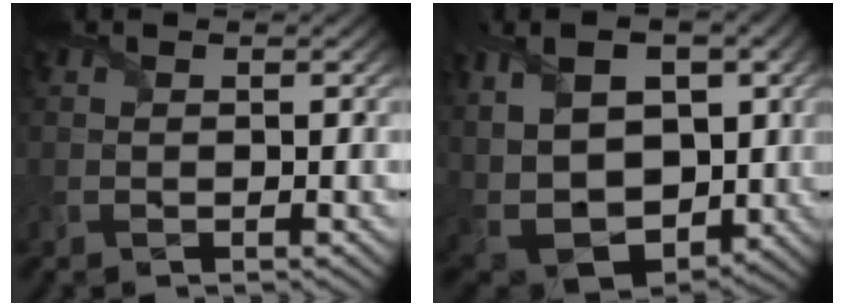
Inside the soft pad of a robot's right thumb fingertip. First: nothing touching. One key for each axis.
{"total": 15.7, "fx": 2.3, "fy": 10.2, "fz": 11.7, "tx": -0.233, "ty": 0.007, "tz": 0.043}